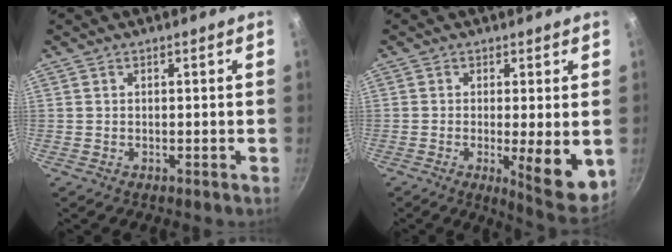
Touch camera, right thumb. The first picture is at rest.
{"total": 9.8, "force": [-1.2, 2.3, 9.5], "torque": [-0.121, -0.022, -0.009]}